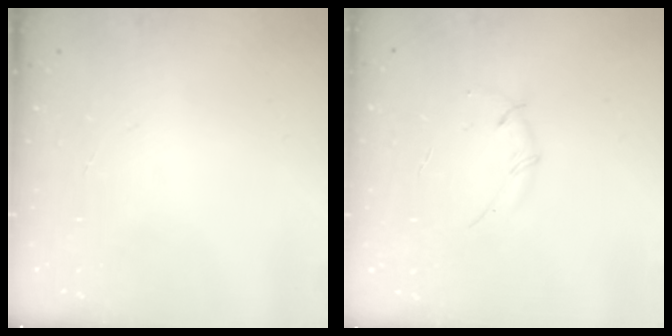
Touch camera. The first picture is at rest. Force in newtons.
{"total": 3.0, "press": 2.9, "slide": 0.8}